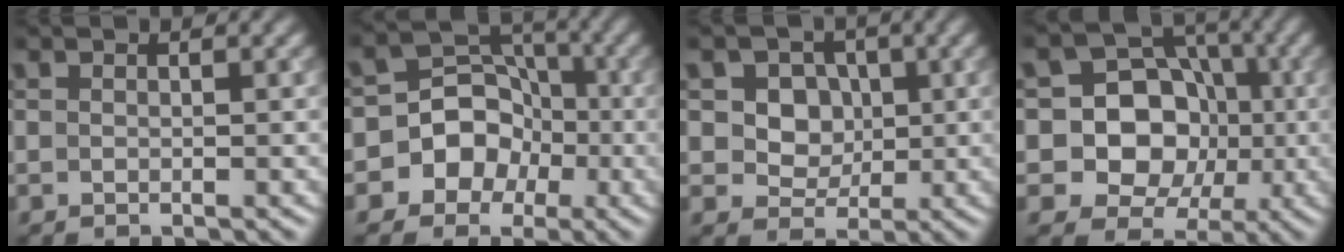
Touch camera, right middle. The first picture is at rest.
{"total": 8.7, "force": [-3.4, 7.7, 2.1], "torque": [-0.008, 0.017, -0.080]}
{"total": 6.0, "force": [1.7, 5.0, 3.0], "torque": [-0.046, 0.012, 0.021]}
{"total": 11.4, "force": [-0.9, 10.3, 4.9], "torque": [-0.086, 0.039, -0.045]}